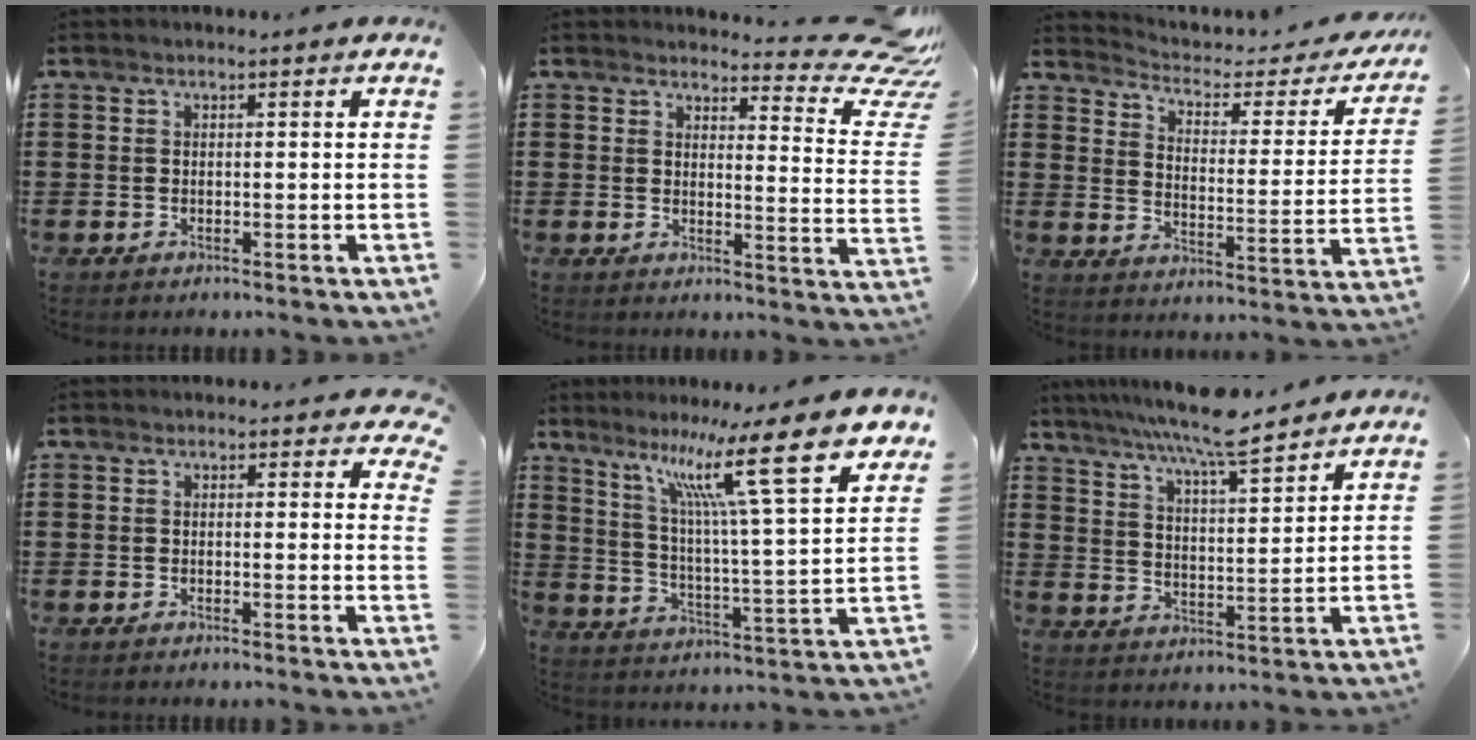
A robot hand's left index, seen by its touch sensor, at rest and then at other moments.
{"total": 6.5, "force": [5.3, 1.6, 3.4], "torque": [-0.047, -0.041, 0.086]}
{"total": 2.3, "force": [1.9, 0.9, 1.0], "torque": [-0.037, -0.020, 0.021]}
{"total": 1.2, "force": [0.9, 0.6, 0.4], "torque": [-0.005, 0.002, 0.015]}
{"total": 13.6, "force": [9.5, 0.2, 9.7], "torque": [-0.183, -0.066, 0.142]}
{"total": 7.8, "force": [6.8, 0.2, 3.8], "torque": [-0.094, -0.034, 0.117]}